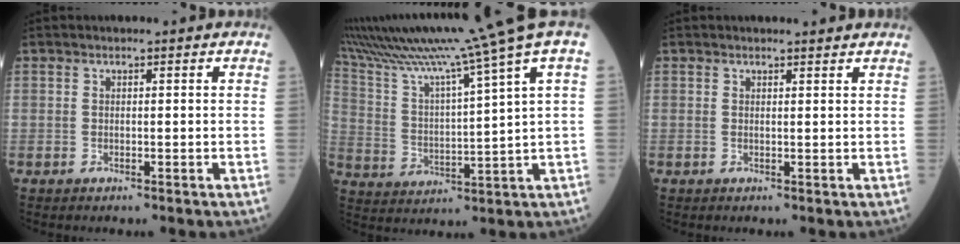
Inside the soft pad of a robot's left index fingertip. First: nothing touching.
{"total": 18.5, "force": [14.7, -3.0, 10.8], "torque": [-0.192, -0.022, 0.240]}
{"total": 1.7, "force": [1.7, 0.1, 0.2], "torque": [-0.012, -0.002, 0.019]}